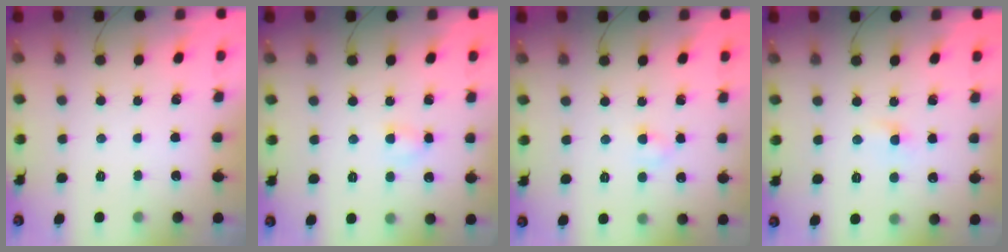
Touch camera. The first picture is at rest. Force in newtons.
{"total": 3.1, "press": 2.9, "slide": 1.1}
{"total": 2.5, "press": 2.4, "slide": 0.9}
{"total": 1.5, "press": 1.2, "slide": 0.8}